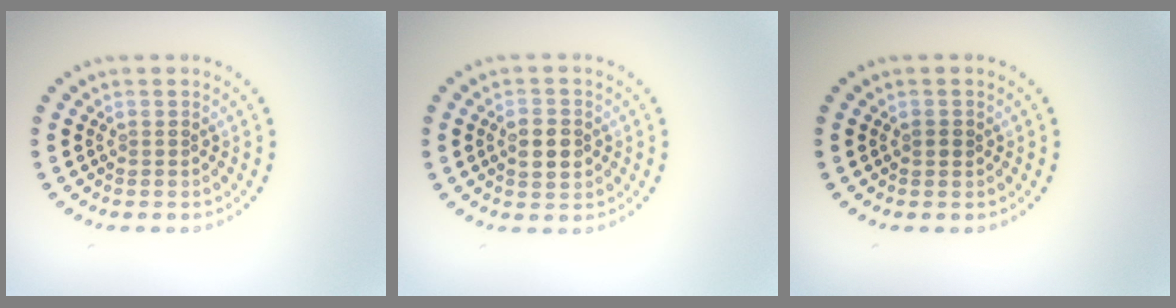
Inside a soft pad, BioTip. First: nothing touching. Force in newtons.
{"total": 2.8, "press": 2.8, "slide": 0.1}
{"total": 0.7, "press": 0.7, "slide": 0.0}